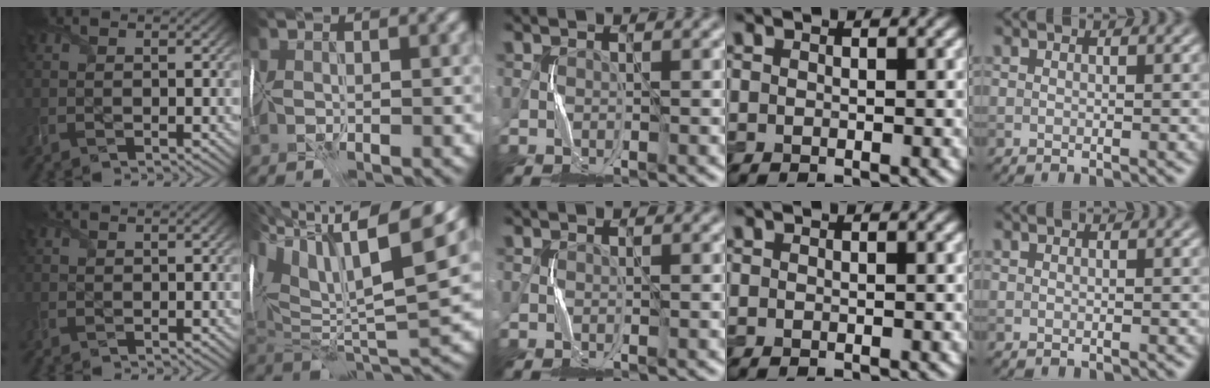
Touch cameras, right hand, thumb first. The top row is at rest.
{"thumb": {"total": 1.2, "force": [0.7, 0.6, 0.7], "torque": [-0.024, 0.003, 0.017]}, "index": {"total": 16.0, "force": [8.8, 5.3, 12.3], "torque": [-0.255, 0.035, 0.157]}}